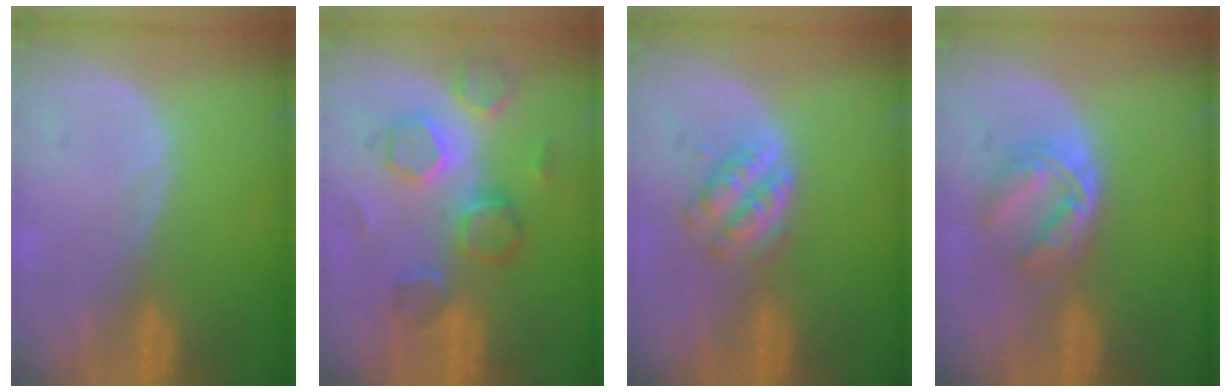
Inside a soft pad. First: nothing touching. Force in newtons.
{"total": 8.8, "press": 7.7, "slide": 4.2}
{"total": 4.8, "press": 4.4, "slide": 1.9}
{"total": 5.8, "press": 5.0, "slide": 3.0}